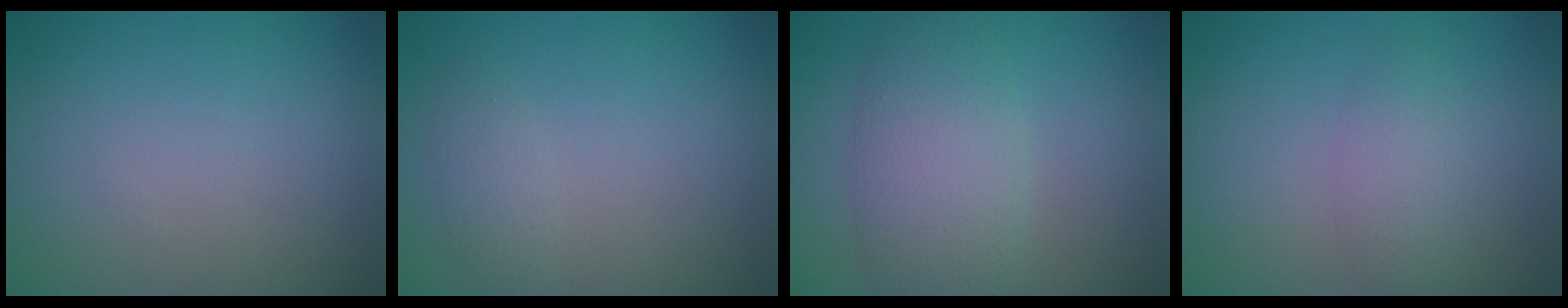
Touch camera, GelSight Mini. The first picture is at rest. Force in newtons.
{"total": 1.3, "press": 1.3, "slide": 0.1}
{"total": 5.6, "press": 5.6, "slide": 0.2}
{"total": 2.3, "press": 2.3, "slide": 0.0}